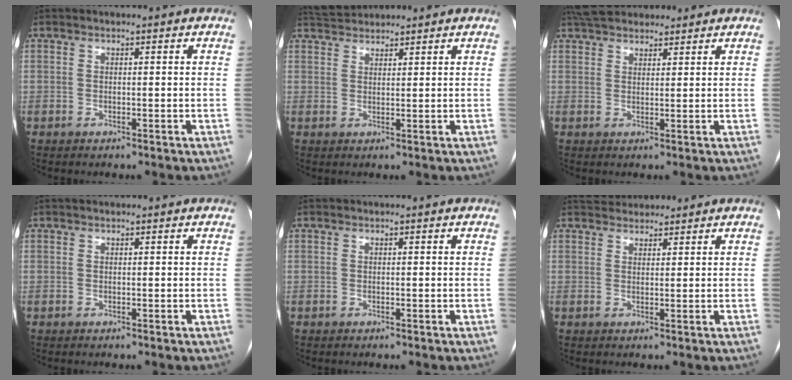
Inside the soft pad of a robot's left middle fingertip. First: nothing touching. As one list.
[{"total": 4.0, "force": [3.9, 0.4, 0.3], "torque": [-0.013, 0.026, 0.075]}, {"total": 8.1, "force": [7.2, 2.8, 2.5], "torque": [-0.038, 0.035, 0.121]}, {"total": 0.9, "force": [0.8, 0.3, 0.3], "torque": [-0.010, 0.021, 0.016]}, {"total": 0.0}, {"total": 3.9, "force": [3.7, 1.1, 0.4], "torque": [-0.006, 0.026, 0.063]}]